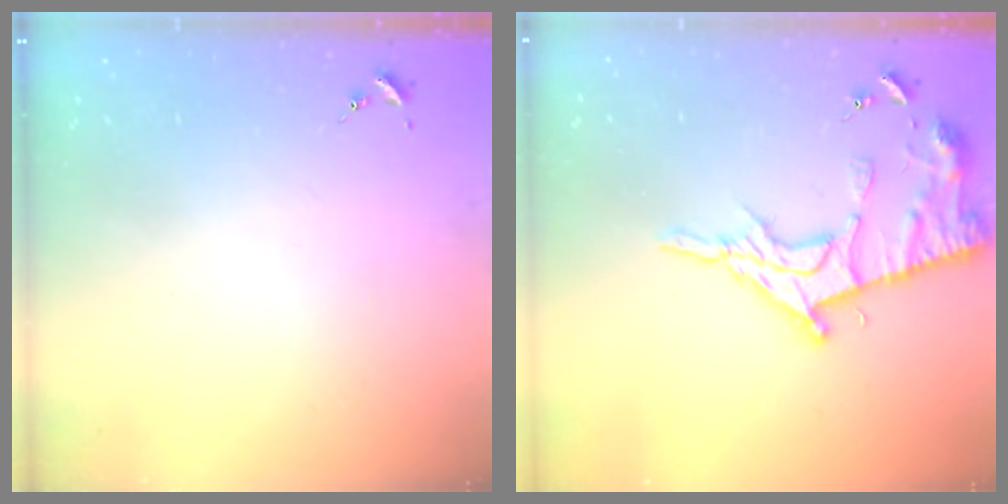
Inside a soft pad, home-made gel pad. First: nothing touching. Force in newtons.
{"total": 14.2, "press": 14.2, "slide": 1.1}